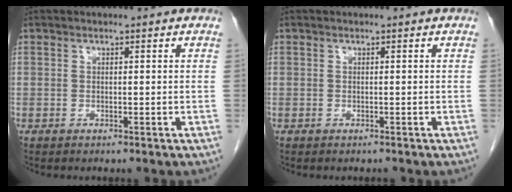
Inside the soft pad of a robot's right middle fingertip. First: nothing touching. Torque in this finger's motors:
{"motor_torque": [-0.02, 0.12, -0.02, 0.00]}